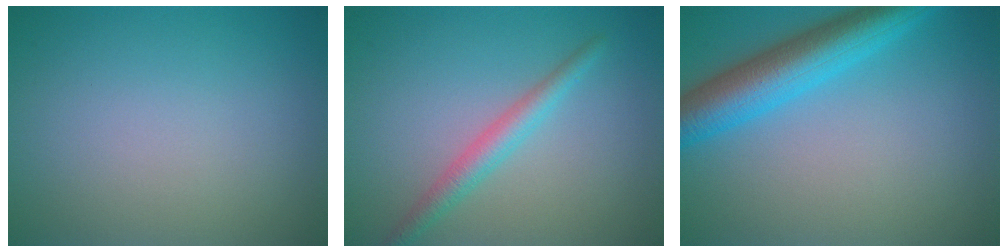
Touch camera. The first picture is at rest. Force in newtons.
{"total": 2.5, "press": 2.5, "slide": 0.0}
{"total": 6.7, "press": 6.7, "slide": 0.2}